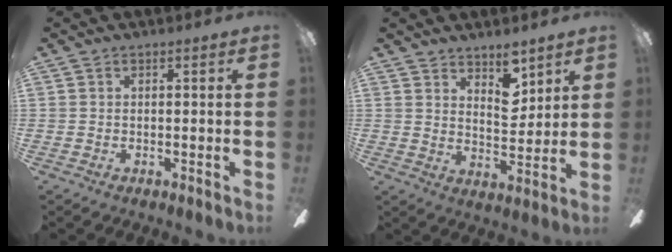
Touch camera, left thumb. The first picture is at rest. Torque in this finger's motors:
{"motor_torque": [0.02, 0.06, -0.28, -0.17, 0.02]}